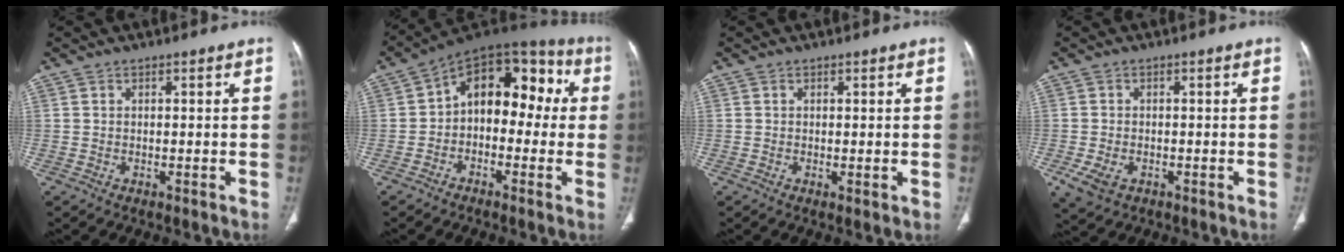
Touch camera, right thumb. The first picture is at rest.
{"total": 15.0, "force": [0.7, 9.7, 11.5], "torque": [-0.111, 0.059, -0.009]}
{"total": 0.7, "force": [0.0, 0.1, 0.7], "torque": [-0.018, -0.006, 0.000]}
{"total": 4.3, "force": [-1.8, 2.8, 2.8], "torque": [-0.064, -0.001, -0.023]}